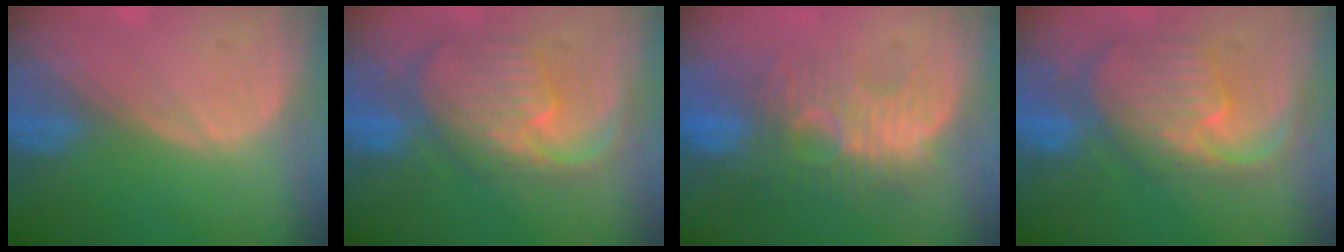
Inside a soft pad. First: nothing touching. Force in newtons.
{"total": 10.9, "press": 9.6, "slide": 5.2}
{"total": 10.5, "press": 9.5, "slide": 4.5}
{"total": 10.9, "press": 9.6, "slide": 5.2}